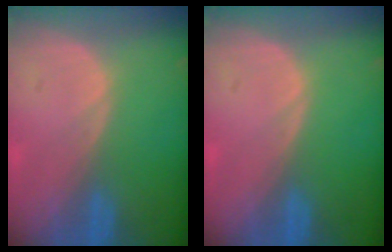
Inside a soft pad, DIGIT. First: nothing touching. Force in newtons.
{"total": 0.0}